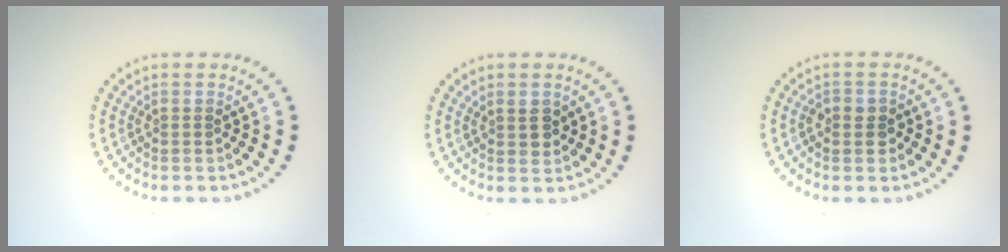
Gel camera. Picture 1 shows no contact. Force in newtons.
{"total": 1.7, "press": 1.6, "slide": 0.7}
{"total": 1.9, "press": 1.8, "slide": 0.5}